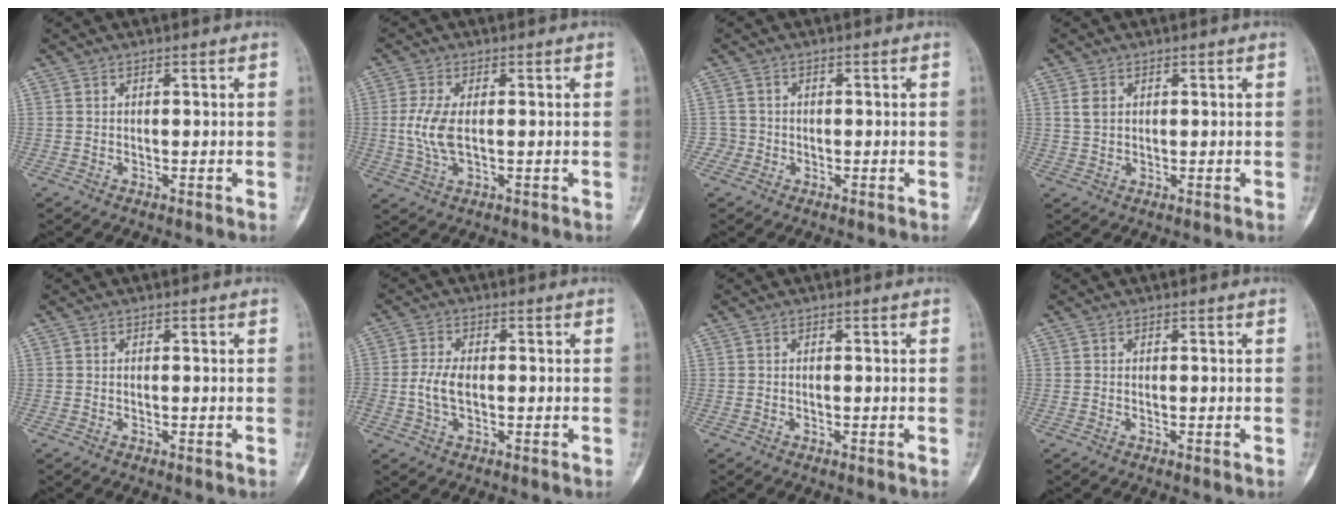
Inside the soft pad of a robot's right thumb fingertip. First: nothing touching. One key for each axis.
{"total": 5.8, "fx": 0.1, "fy": 2.6, "fz": 5.2, "tx": -0.127, "ty": -0.003, "tz": 0.002}
{"total": 1.9, "fx": -0.6, "fy": 1.7, "fz": -0.3, "tx": 0.020, "ty": 0.009, "tz": -0.017}
{"total": 2.6, "fx": 0.9, "fy": 1.9, "fz": 1.5, "tx": -0.024, "ty": 0.001, "tz": 0.023}
{"total": 0.0}
{"total": 4.8, "fx": -0.6, "fy": 2.7, "fz": 3.9, "tx": -0.087, "ty": 0.007, "tz": -0.012}
{"total": 0.0}
{"total": 0.0}